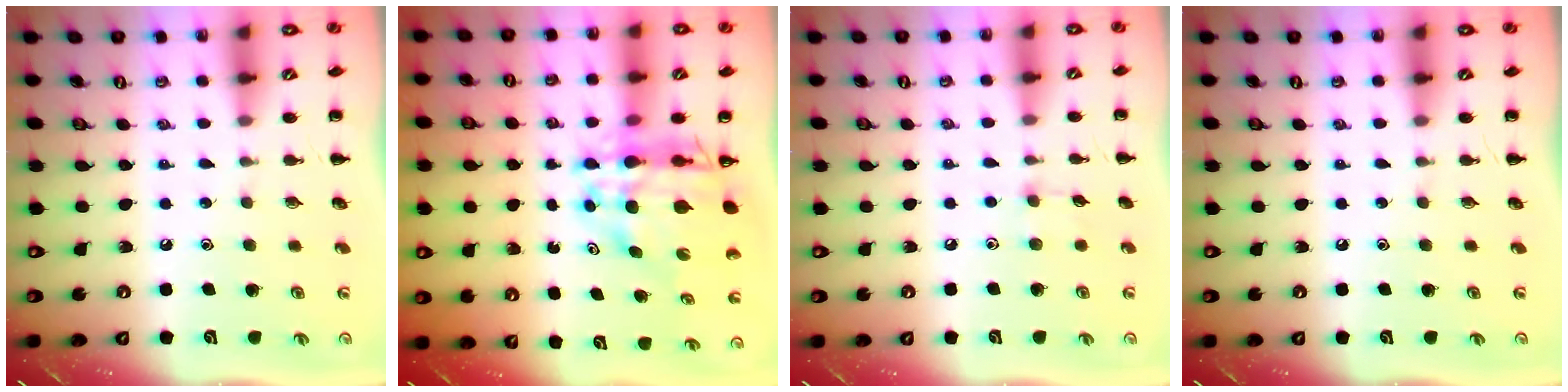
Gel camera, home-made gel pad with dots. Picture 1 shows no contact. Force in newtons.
{"total": 13.3, "press": 12.7, "slide": 4.0}
{"total": 3.2, "press": 3.1, "slide": 1.0}
{"total": 0.0}